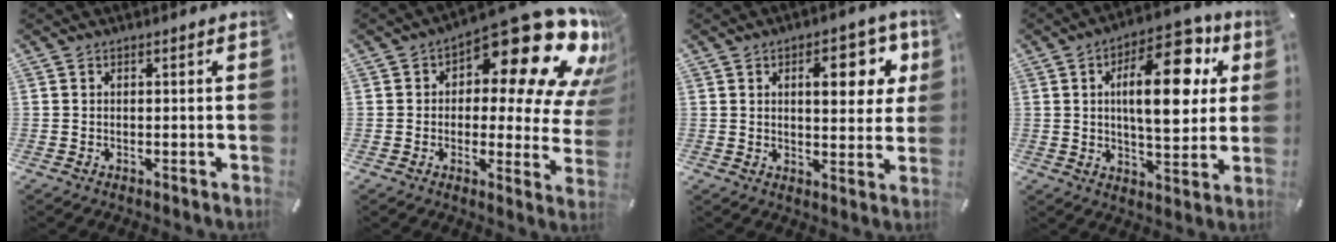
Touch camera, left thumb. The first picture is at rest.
{"total": 22.6, "force": [12.1, 9.6, 16.5], "torque": [-0.215, -0.090, 0.199]}
{"total": 11.8, "force": [4.6, 5.7, 9.3], "torque": [-0.116, -0.011, 0.069]}
{"total": 18.5, "force": [5.4, 8.7, 15.5], "torque": [-0.218, -0.011, 0.083]}